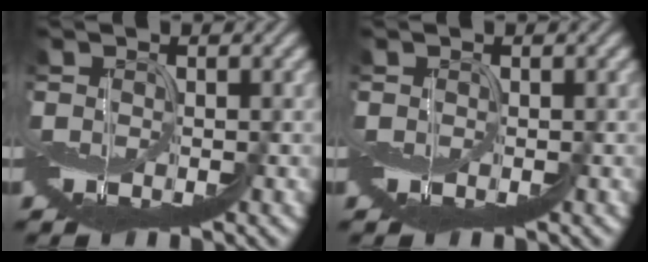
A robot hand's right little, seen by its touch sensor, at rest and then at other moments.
{"total": 0.0}